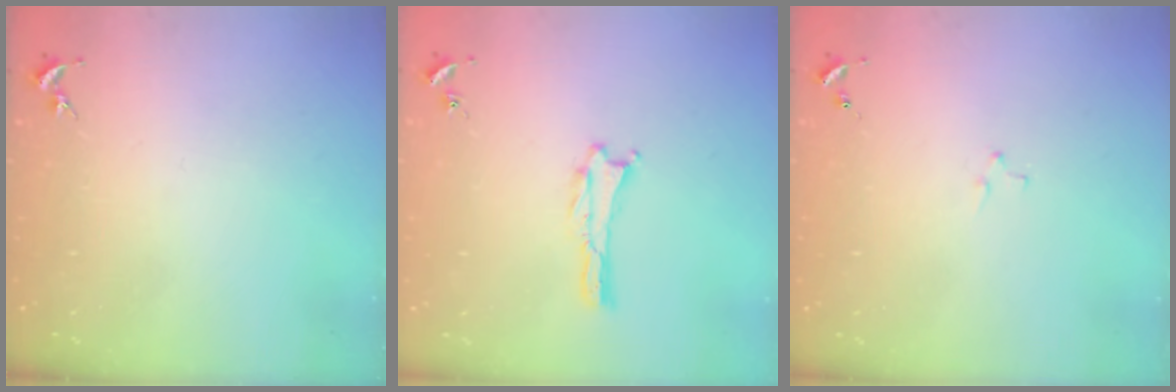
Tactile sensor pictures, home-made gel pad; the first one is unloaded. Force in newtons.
{"total": 0.0}
{"total": 2.1, "press": 2.1, "slide": 0.2}